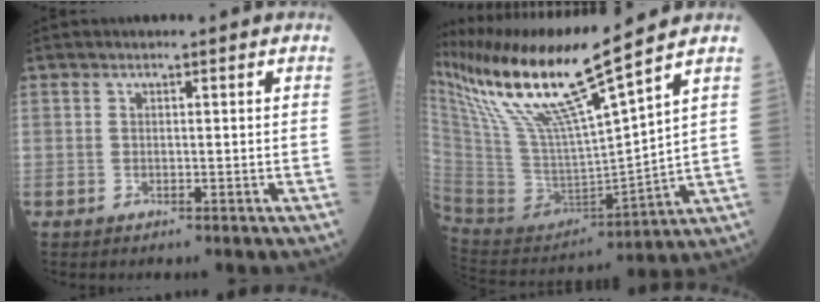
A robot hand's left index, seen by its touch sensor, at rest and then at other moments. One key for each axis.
{"total": 18.3, "fx": 13.4, "fy": -1.3, "fz": 12.4, "tx": -0.240, "ty": -0.013, "tz": 0.261}